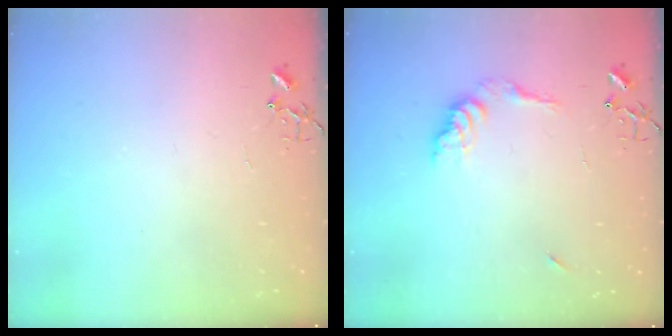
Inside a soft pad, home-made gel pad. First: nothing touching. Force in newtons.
{"total": 9.3, "press": 9.3, "slide": 0.4}